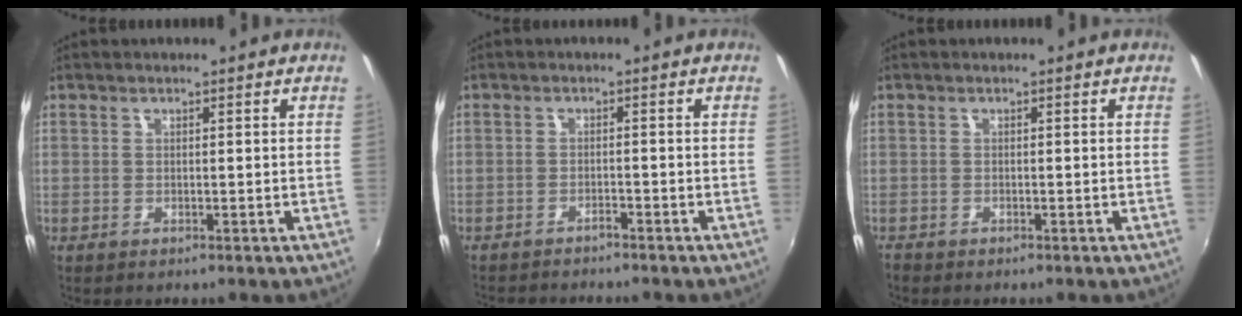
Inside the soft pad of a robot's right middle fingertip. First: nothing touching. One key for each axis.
{"total": 4.0, "fx": -3.8, "fy": 0.6, "fz": 1.2, "tx": -0.035, "ty": -0.009, "tz": -0.060}
{"total": 1.0, "fx": -1.0, "fy": 0.4, "fz": 0.1, "tx": -0.007, "ty": -0.004, "tz": -0.020}